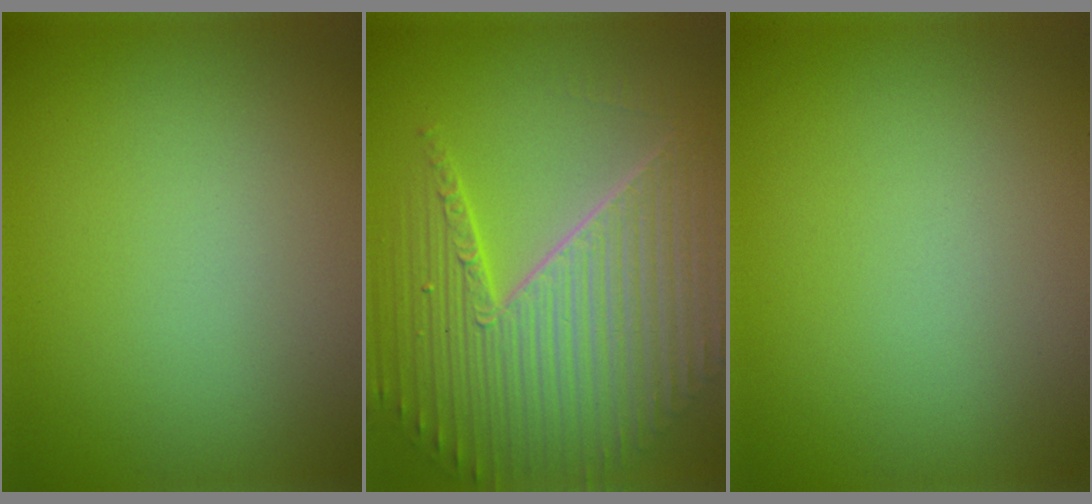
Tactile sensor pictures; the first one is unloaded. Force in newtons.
{"total": 10.6, "press": 6.9, "slide": 8.1}
{"total": 0.0}